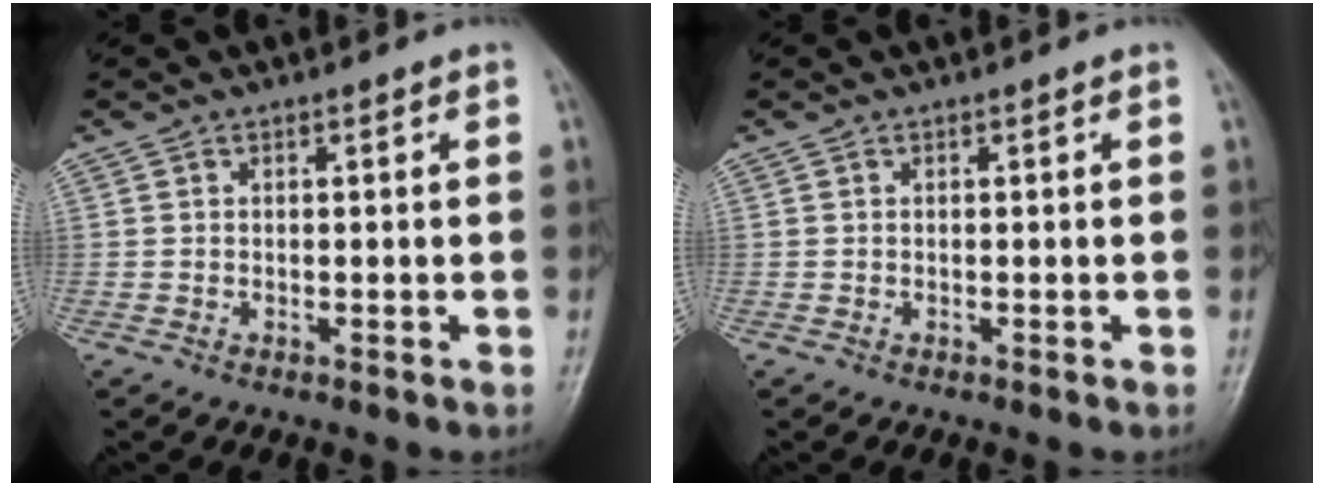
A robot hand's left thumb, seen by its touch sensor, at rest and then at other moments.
{"total": 0.0}